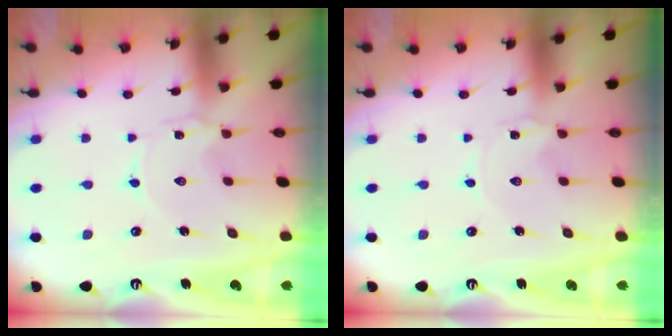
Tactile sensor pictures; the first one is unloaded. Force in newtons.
{"total": 0.0}